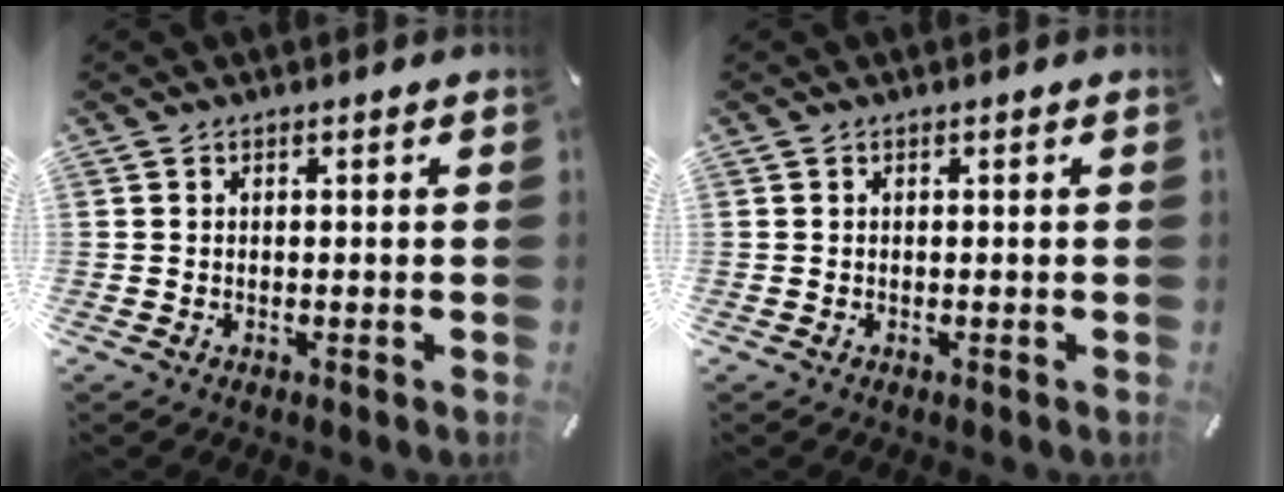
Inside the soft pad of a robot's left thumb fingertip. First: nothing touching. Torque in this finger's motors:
{"motor_torque": [0.00, 0.00, -0.07, 0.04, 0.00]}